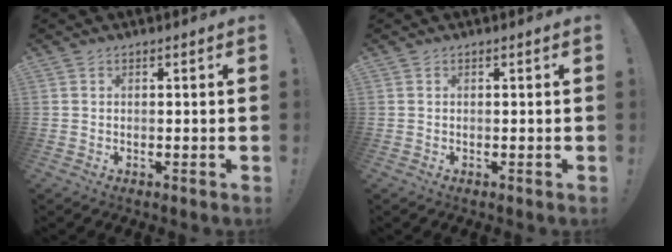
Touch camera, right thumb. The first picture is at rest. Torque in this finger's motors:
{"motor_torque": [0.00, 0.00, 0.00, 0.00, 0.00]}